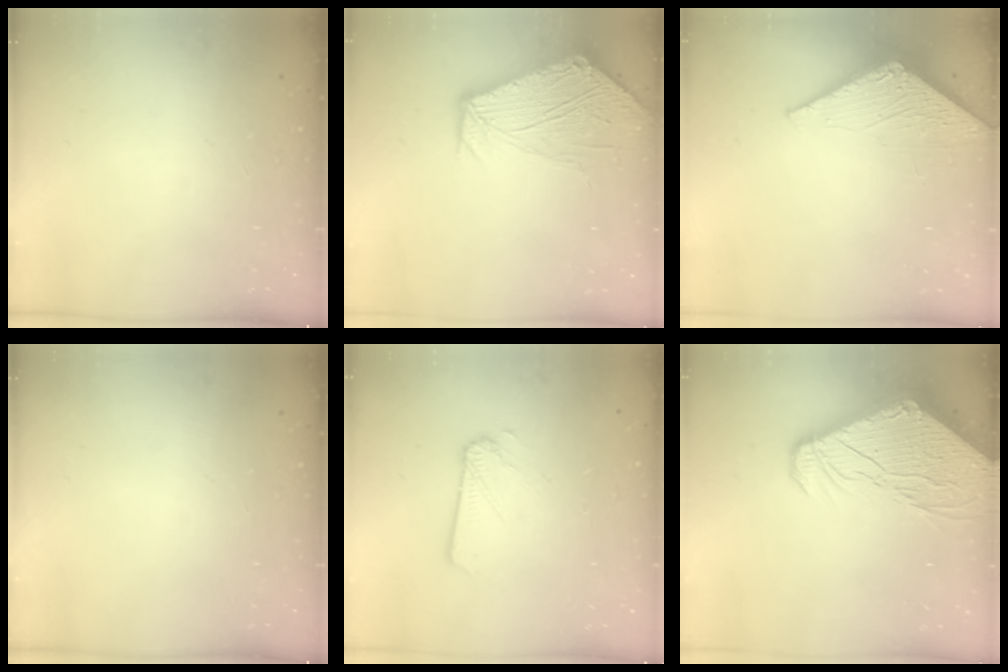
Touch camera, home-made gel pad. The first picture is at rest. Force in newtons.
{"total": 11.2, "press": 11.1, "slide": 2.0}
{"total": 2.8, "press": 2.8, "slide": 0.2}
{"total": 0.0}
{"total": 2.2, "press": 2.2, "slide": 0.0}
{"total": 16.7, "press": 16.6, "slide": 2.0}